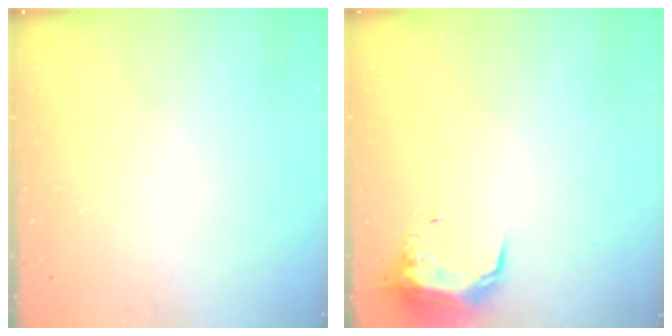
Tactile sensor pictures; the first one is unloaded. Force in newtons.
{"total": 9.7, "press": 9.7, "slide": 0.7}